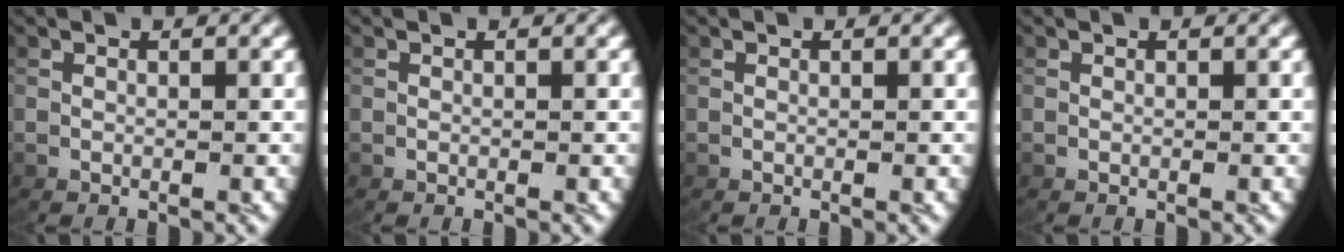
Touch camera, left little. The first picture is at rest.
{"total": 0.0}
{"total": 0.0}
{"total": 0.0}